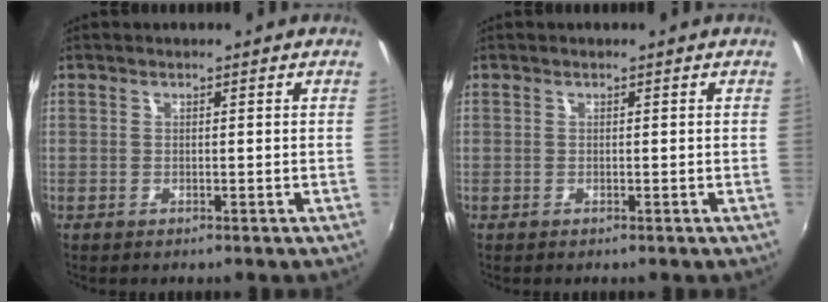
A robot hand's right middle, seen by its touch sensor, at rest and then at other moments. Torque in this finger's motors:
{"motor_torque": [0.15, -0.26, -0.01, 0.00]}